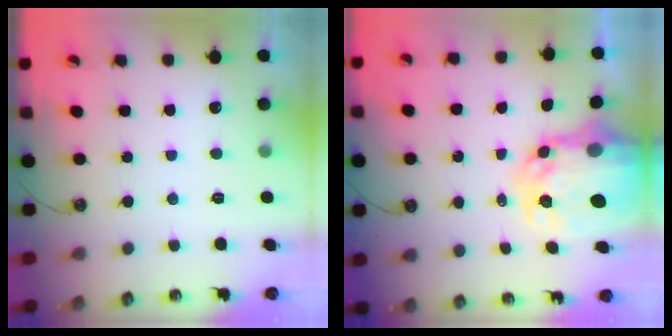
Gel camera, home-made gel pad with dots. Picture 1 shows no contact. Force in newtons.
{"total": 9.7, "press": 9.6, "slide": 0.9}